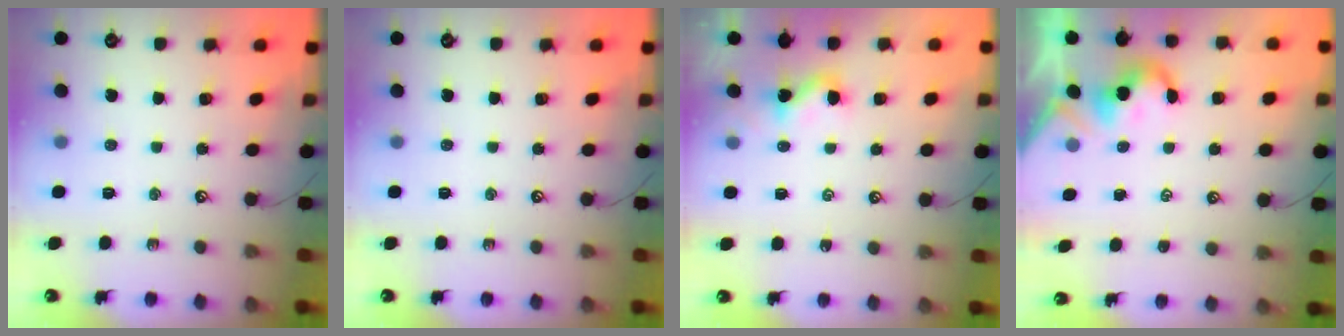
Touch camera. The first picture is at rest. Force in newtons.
{"total": 0.0}
{"total": 2.1, "press": 2.1, "slide": 0.3}
{"total": 1.8, "press": 1.8, "slide": 0.2}